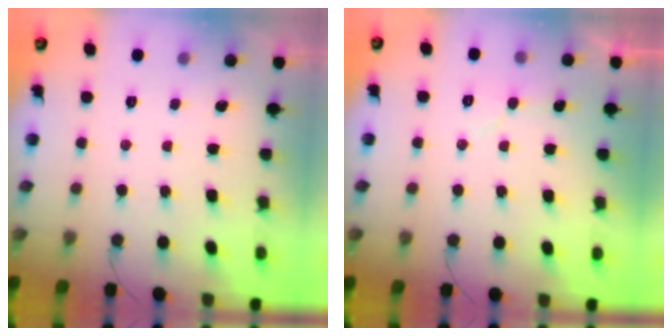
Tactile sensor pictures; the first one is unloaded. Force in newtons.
{"total": 7.2, "press": 7.2, "slide": 0.4}